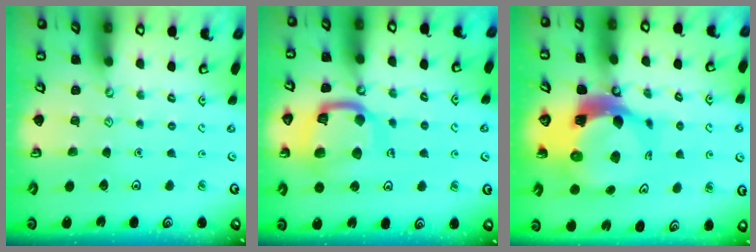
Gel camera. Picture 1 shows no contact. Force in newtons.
{"total": 14.6, "press": 14.5, "slide": 1.6}
{"total": 12.0, "press": 11.9, "slide": 1.3}